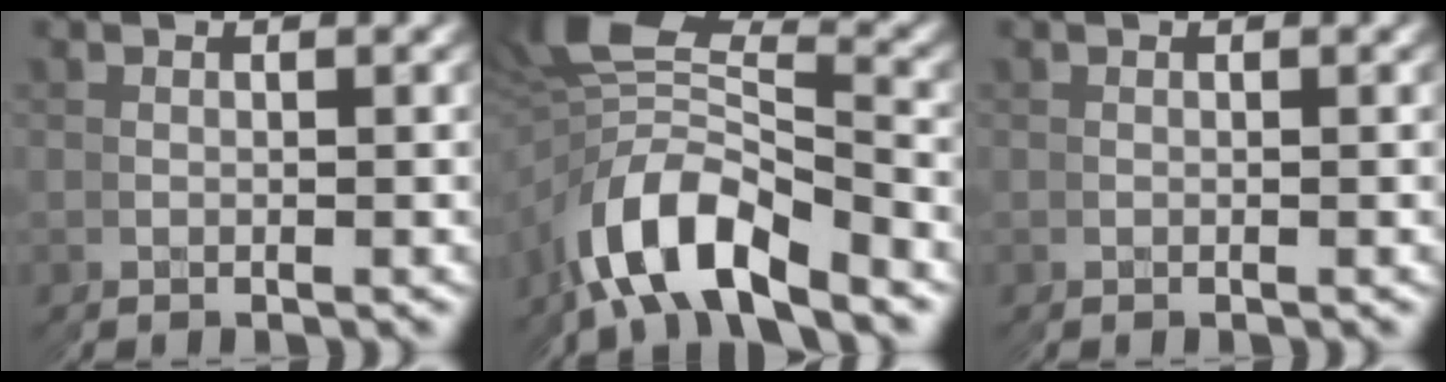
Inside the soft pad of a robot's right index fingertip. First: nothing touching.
{"total": 8.7, "force": [-1.8, 5.5, 6.5], "torque": [-0.146, -0.026, -0.021]}
{"total": 0.0}